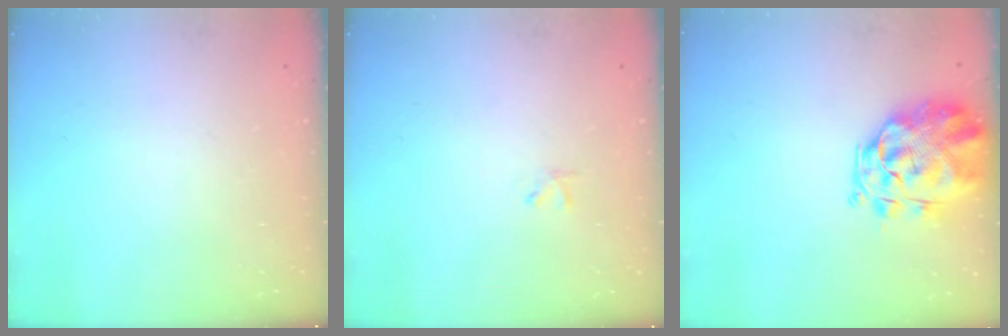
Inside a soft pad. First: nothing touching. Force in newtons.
{"total": 0.0}
{"total": 3.5, "press": 3.1, "slide": 1.6}